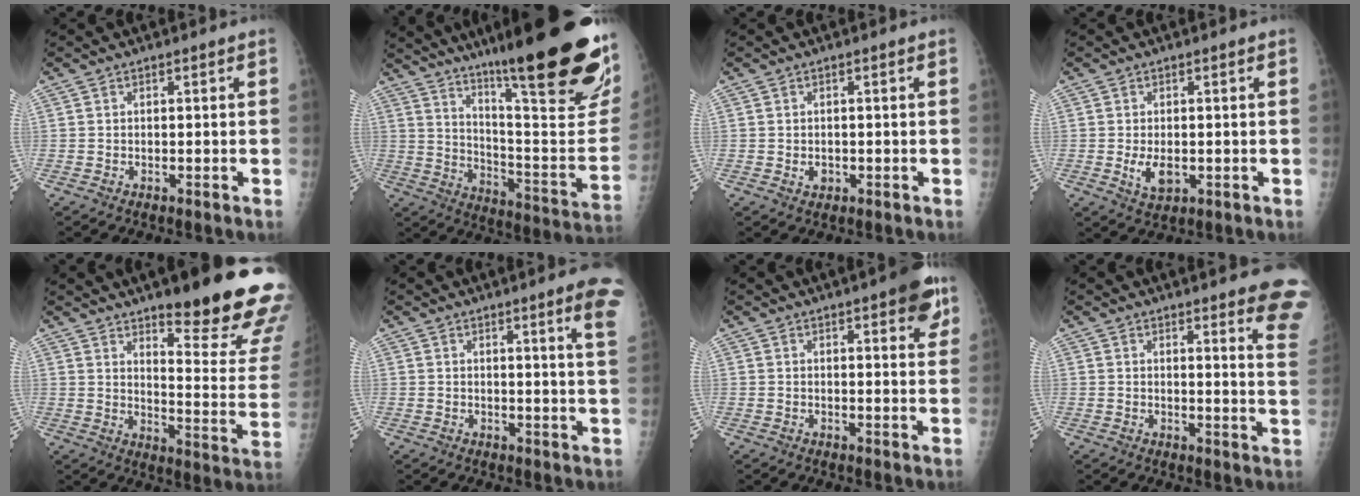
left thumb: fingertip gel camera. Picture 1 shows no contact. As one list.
[{"total": 33.7, "force": [21.3, 5.8, 25.5], "torque": [-0.280, -0.088, 0.316]}, {"total": 1.5, "force": [-0.2, 1.2, 0.9], "torque": [-0.009, 0.001, 0.001]}, {"total": 4.3, "force": [-0.5, 2.4, 3.6], "torque": [-0.058, -0.008, -0.001]}, {"total": 22.3, "force": [14.9, 4.3, 16.1], "torque": [-0.184, -0.104, 0.205]}, {"total": 7.7, "force": [4.7, -0.3, 6.1], "torque": [-0.068, -0.024, 0.046]}, {"total": 7.6, "force": [4.3, 2.1, 5.9], "torque": [-0.059, -0.015, 0.049]}, {"total": 13.6, "force": [10.9, 1.5, 8.0], "torque": [-0.066, -0.077, 0.104]}]